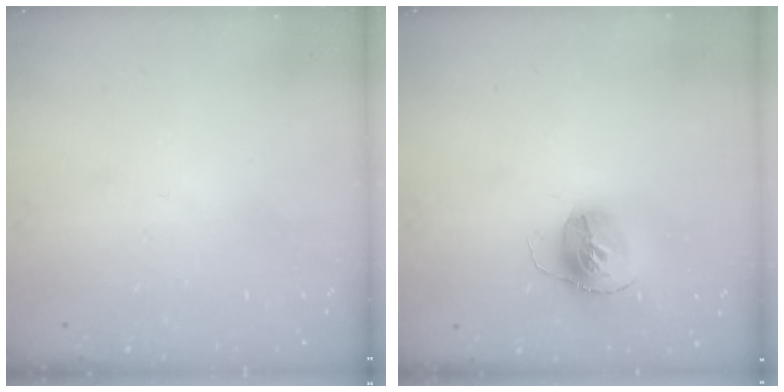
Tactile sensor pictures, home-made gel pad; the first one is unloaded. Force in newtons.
{"total": 13.9, "press": 13.8, "slide": 1.4}